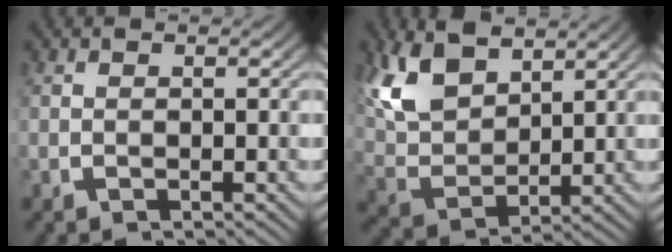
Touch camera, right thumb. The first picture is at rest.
{"total": 8.1, "force": [2.8, 5.1, 5.6], "torque": [-0.143, -0.015, 0.065]}